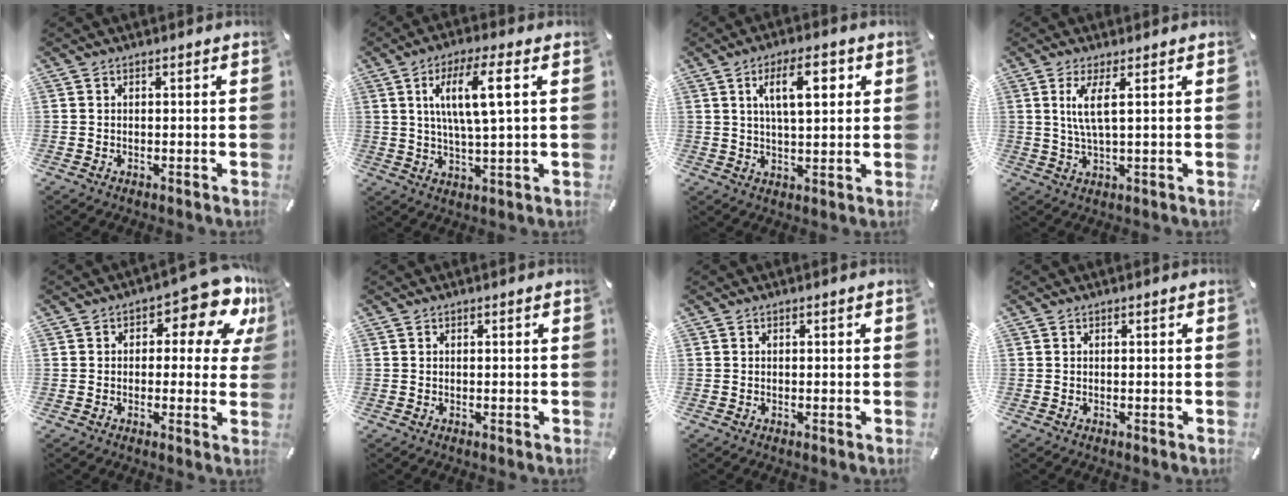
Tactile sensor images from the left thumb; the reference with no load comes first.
{"total": 10.4, "force": [2.9, 1.9, 9.8], "torque": [-0.198, 0.006, 0.043]}
{"total": 10.4, "force": [3.8, 4.0, 8.8], "torque": [-0.147, -0.002, 0.059]}
{"total": 5.9, "force": [1.8, 0.9, 5.6], "torque": [-0.120, -0.005, 0.027]}
{"total": 11.6, "force": [6.1, 5.2, 8.4], "torque": [-0.106, -0.042, 0.103]}
{"total": 0.0}
{"total": 0.0}
{"total": 0.0}